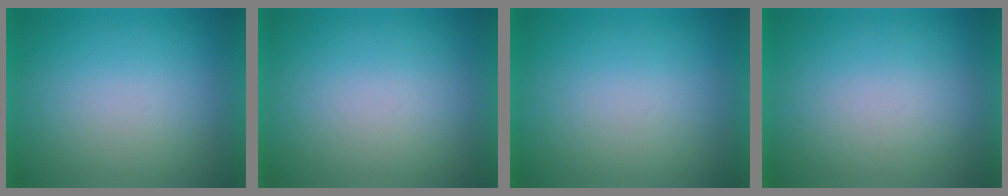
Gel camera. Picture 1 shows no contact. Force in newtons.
{"total": 1.1}
{"total": 0.0}
{"total": 1.3}